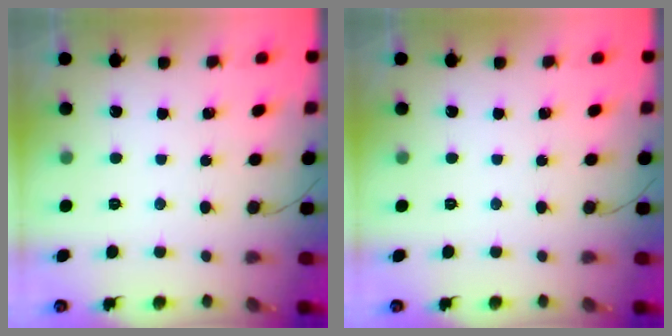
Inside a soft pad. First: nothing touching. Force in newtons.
{"total": 0.0}